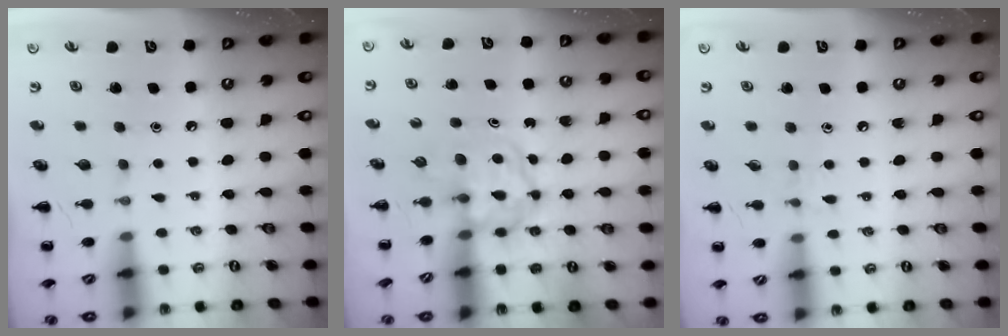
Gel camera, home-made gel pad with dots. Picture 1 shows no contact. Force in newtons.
{"total": 4.0, "press": 3.9, "slide": 0.4}
{"total": 5.4, "press": 5.0, "slide": 2.1}